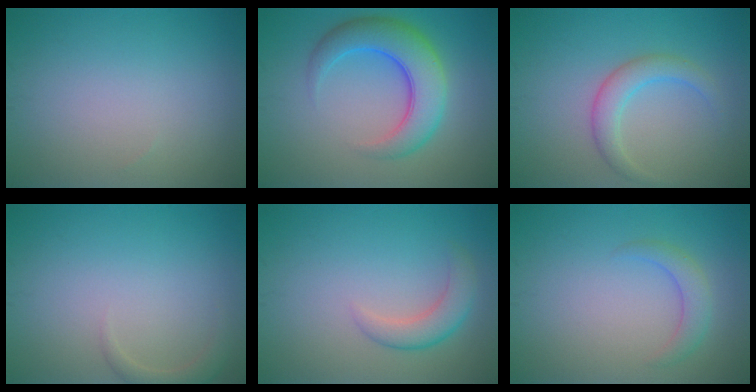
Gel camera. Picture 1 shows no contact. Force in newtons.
{"total": 6.6, "press": 6.6, "slide": 0.2}
{"total": 2.8, "press": 2.8, "slide": 0.2}
{"total": 1.5, "press": 1.5, "slide": 0.2}
{"total": 2.7, "press": 2.7, "slide": 0.2}
{"total": 2.0, "press": 2.0, "slide": 0.1}